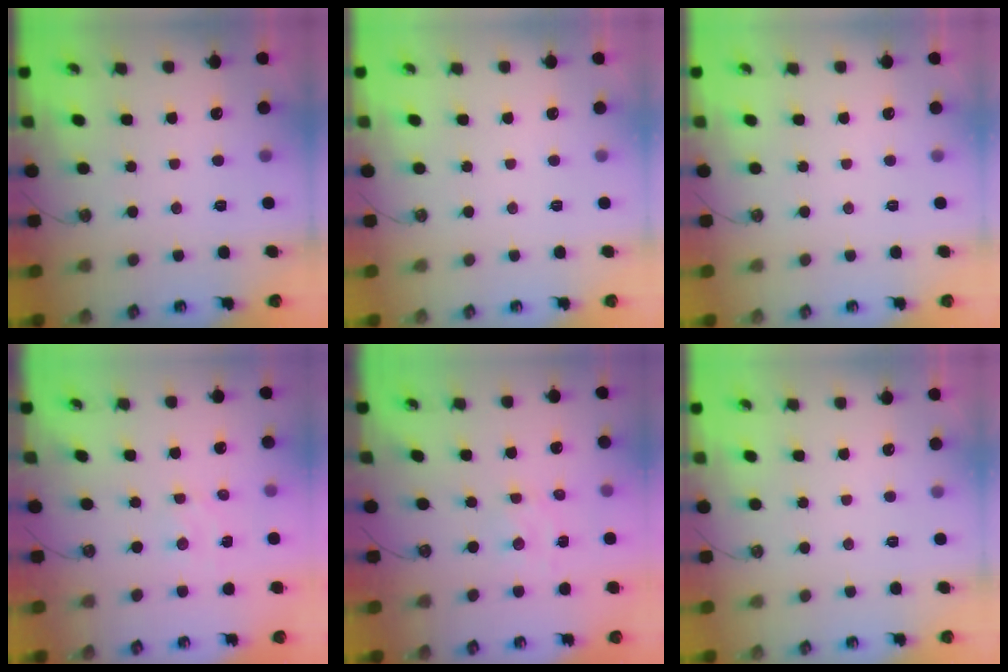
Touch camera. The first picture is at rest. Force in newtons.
{"total": 0.0}
{"total": 0.0}
{"total": 2.6, "press": 2.6, "slide": 0.4}
{"total": 2.1, "press": 2.1, "slide": 0.5}
{"total": 0.0}